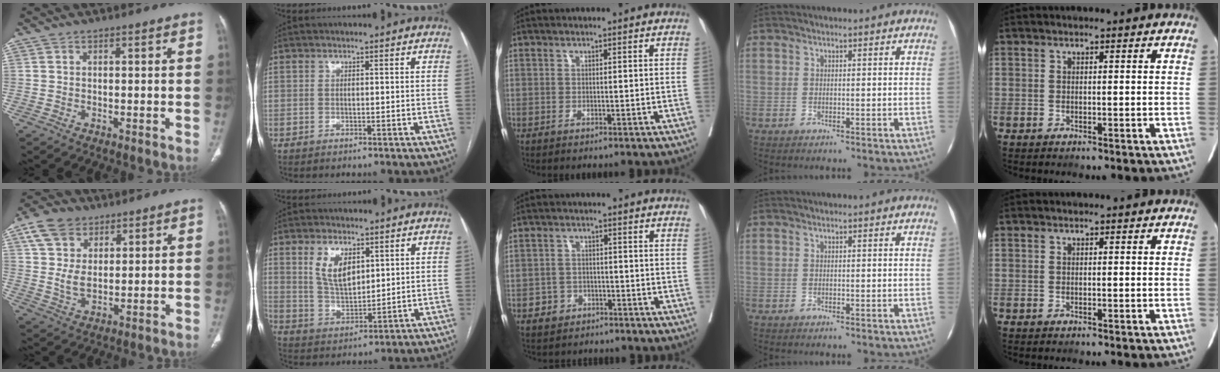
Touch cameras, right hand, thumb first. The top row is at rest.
{"thumb": {"total": 9.7, "force": [4.9, 6.6, 5.2], "torque": [-0.081, -0.017, 0.096]}, "index": {"total": 7.2, "force": [3.2, 3.6, 5.3], "torque": [-0.106, 0.001, 0.070]}, "middle": {"total": 3.3, "force": [-2.1, 2.5, 0.2], "torque": [-0.014, 0.009, -0.032]}}